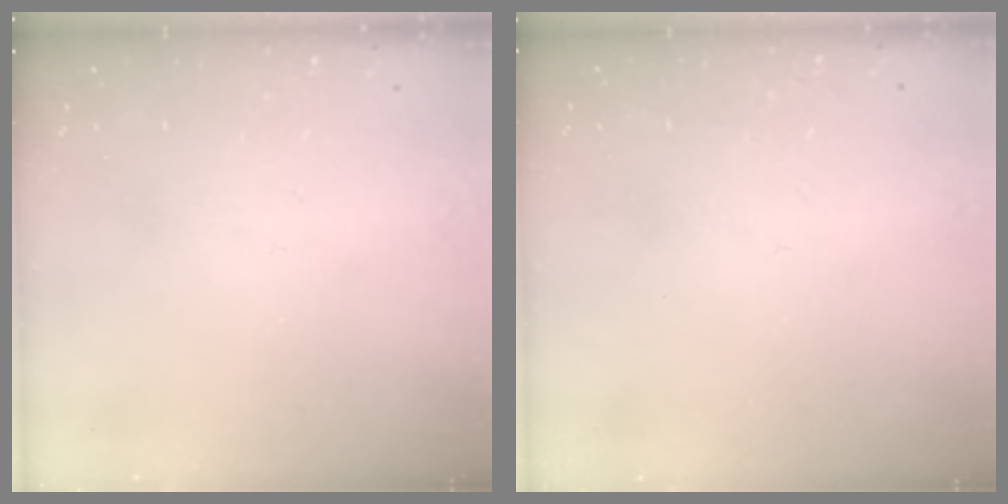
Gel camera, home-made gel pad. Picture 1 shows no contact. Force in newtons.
{"total": 1.6, "press": 1.6, "slide": 0.1}